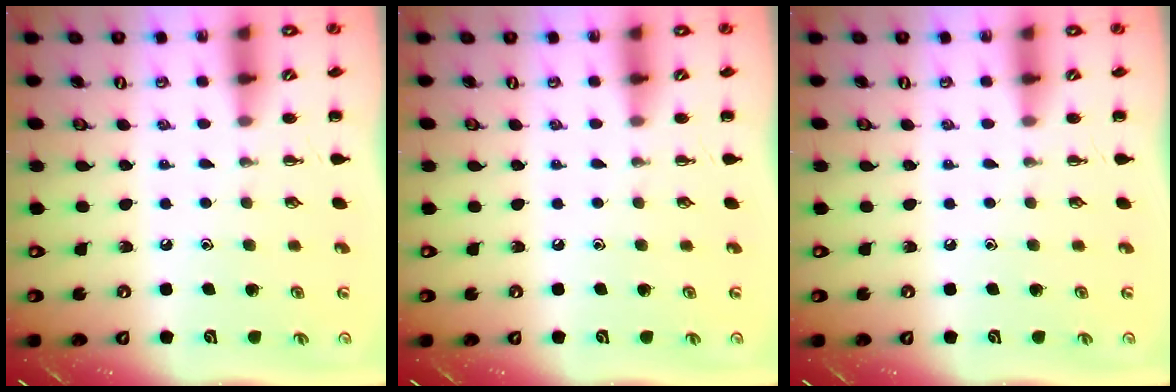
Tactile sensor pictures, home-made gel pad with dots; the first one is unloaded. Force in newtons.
{"total": 0.0}
{"total": 0.0}